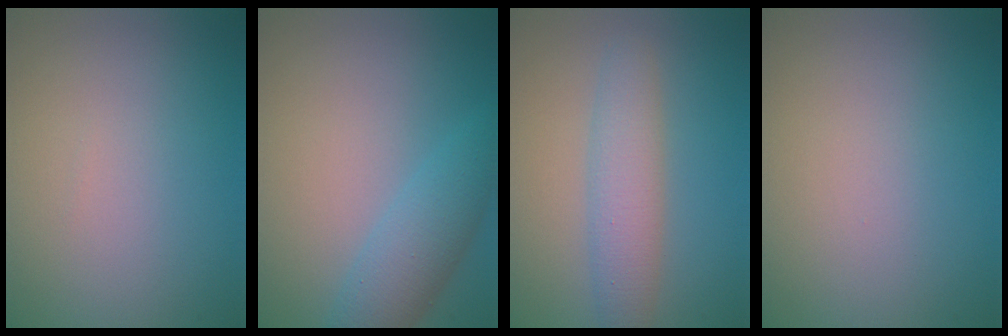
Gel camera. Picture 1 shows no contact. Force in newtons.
{"total": 3.9, "press": 3.9, "slide": 0.1}
{"total": 3.6, "press": 3.6, "slide": 0.1}
{"total": 0.0}